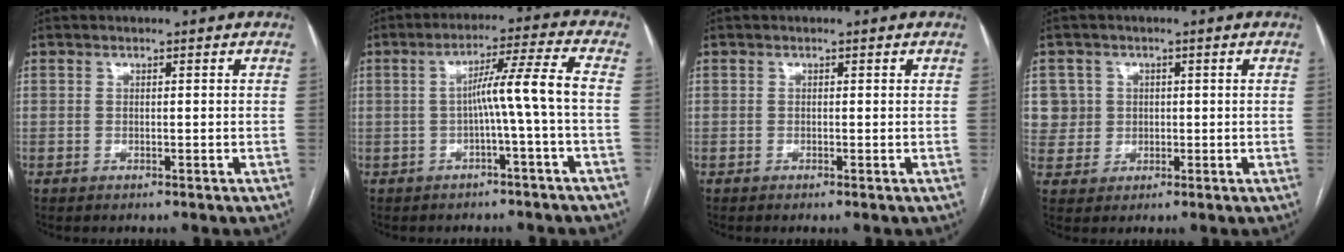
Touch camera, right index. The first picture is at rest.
{"total": 6.9, "force": [-1.2, -1.7, 6.6], "torque": [-0.108, 0.023, -0.016]}
{"total": 0.0}
{"total": 5.3, "force": [1.4, 5.1, -0.2], "torque": [0.018, 0.012, 0.033]}